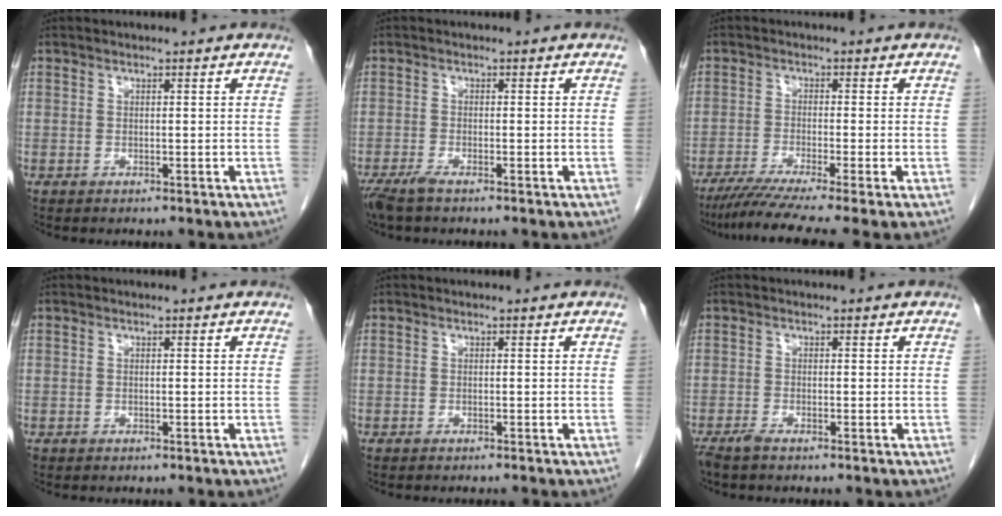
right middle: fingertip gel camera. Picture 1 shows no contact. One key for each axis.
{"total": 2.7, "fx": -2.1, "fy": 0.4, "fz": 1.7, "tx": -0.038, "ty": -0.007, "tz": -0.042}
{"total": 9.1, "fx": -6.8, "fy": -1.0, "fz": 6.0, "tx": -0.098, "ty": -0.027, "tz": -0.109}
{"total": 0.0}
{"total": 1.1, "fx": -1.0, "fy": -0.1, "fz": 0.4, "tx": -0.006, "ty": 0.000, "tz": -0.013}
{"total": 1.6, "fx": -1.4, "fy": 0.2, "fz": 0.9, "tx": -0.023, "ty": -0.004, "tz": -0.027}